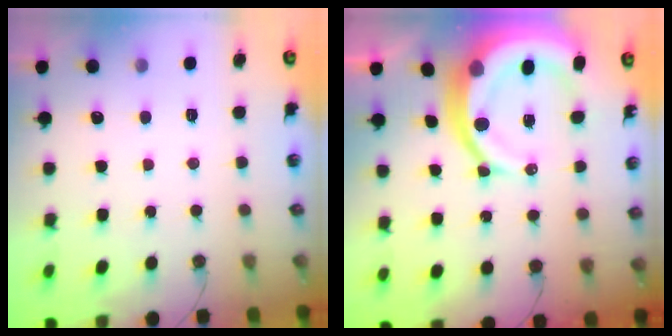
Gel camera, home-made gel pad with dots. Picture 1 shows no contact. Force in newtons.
{"total": 16.9, "press": 16.8, "slide": 1.9}